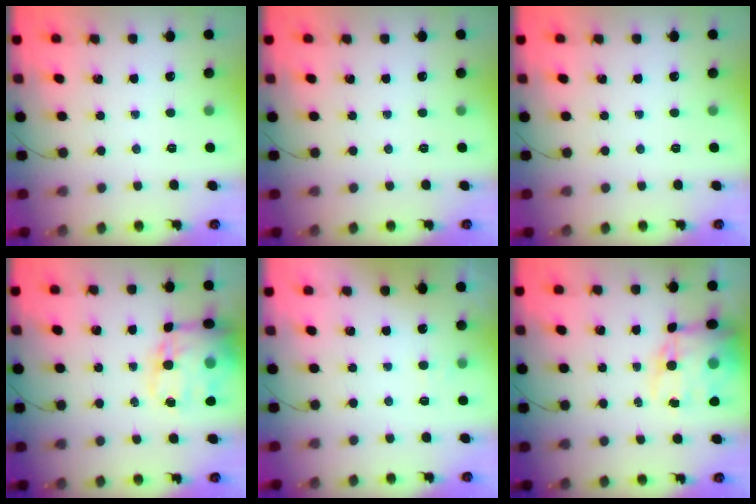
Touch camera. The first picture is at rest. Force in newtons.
{"total": 0.0}
{"total": 0.0}
{"total": 18.6, "press": 18.0, "slide": 4.4}
{"total": 4.6, "press": 4.4, "slide": 1.0}
{"total": 16.1, "press": 15.6, "slide": 3.6}